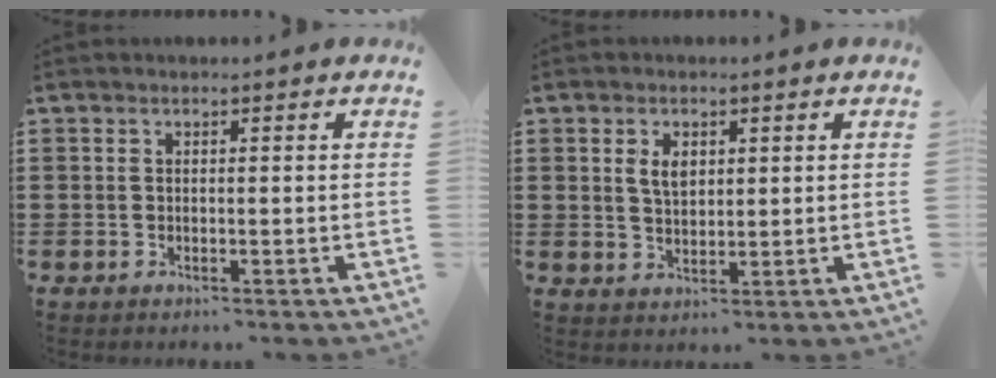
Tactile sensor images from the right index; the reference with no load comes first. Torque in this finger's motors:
{"motor_torque": [0.09, 0.02, 0.07, 0.08]}